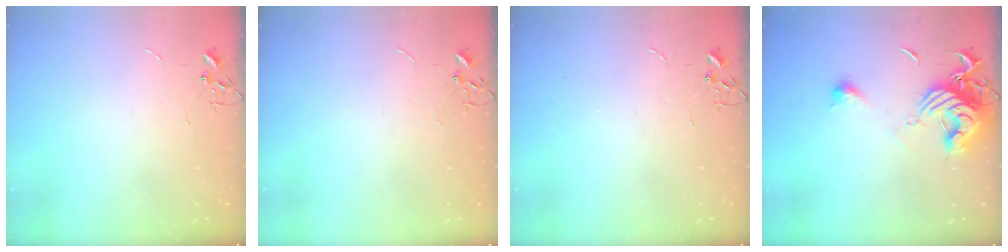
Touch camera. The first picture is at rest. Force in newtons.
{"total": 0.0}
{"total": 0.0}
{"total": 12.7, "press": 12.7, "slide": 0.9}